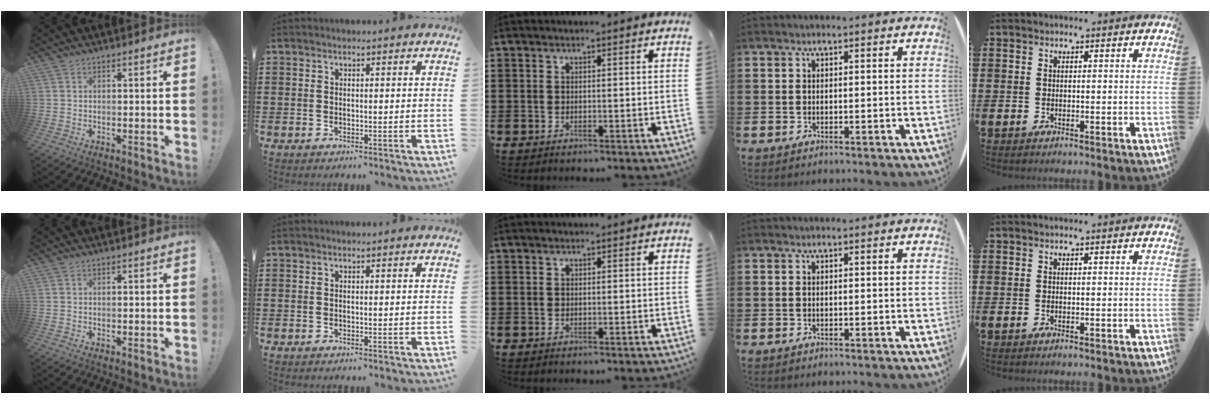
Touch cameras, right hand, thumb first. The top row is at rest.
{}